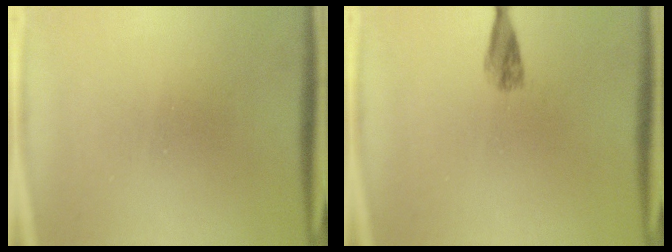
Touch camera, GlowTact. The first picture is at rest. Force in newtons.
{"total": 1.8}